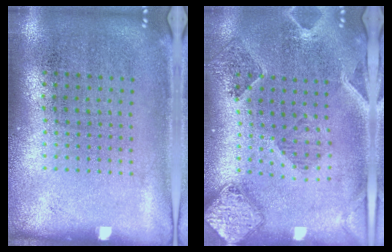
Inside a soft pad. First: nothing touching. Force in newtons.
{"total": 1.5, "press": 1.5, "slide": 0.3}